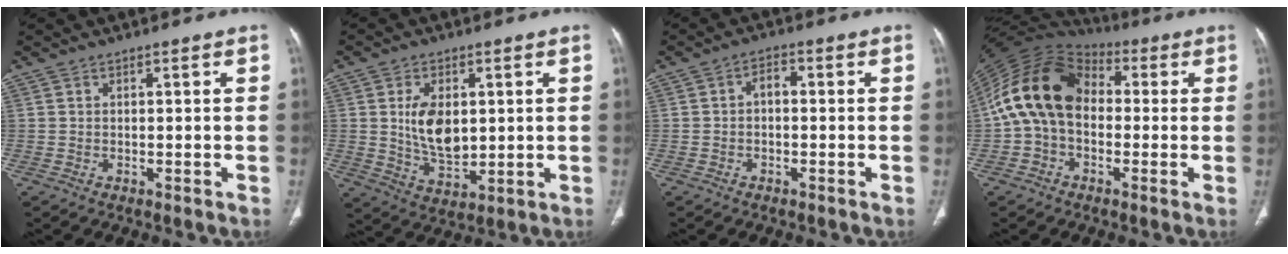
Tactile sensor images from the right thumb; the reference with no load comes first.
{"total": 10.0, "force": [1.5, 6.0, 7.8], "torque": [-0.122, -0.017, 0.041]}
{"total": 2.7, "force": [-0.3, 1.7, 2.1], "torque": [-0.029, 0.013, -0.011]}
{"total": 16.1, "force": [0.5, 11.3, 11.6], "torque": [-0.208, 0.041, -0.004]}